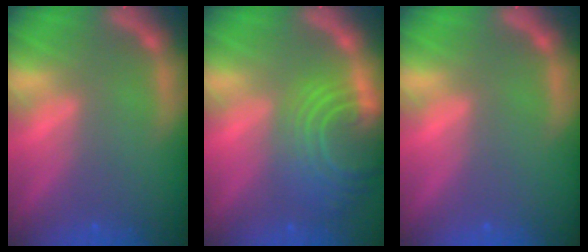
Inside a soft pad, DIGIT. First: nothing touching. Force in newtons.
{"total": 9.5}
{"total": 0.0}